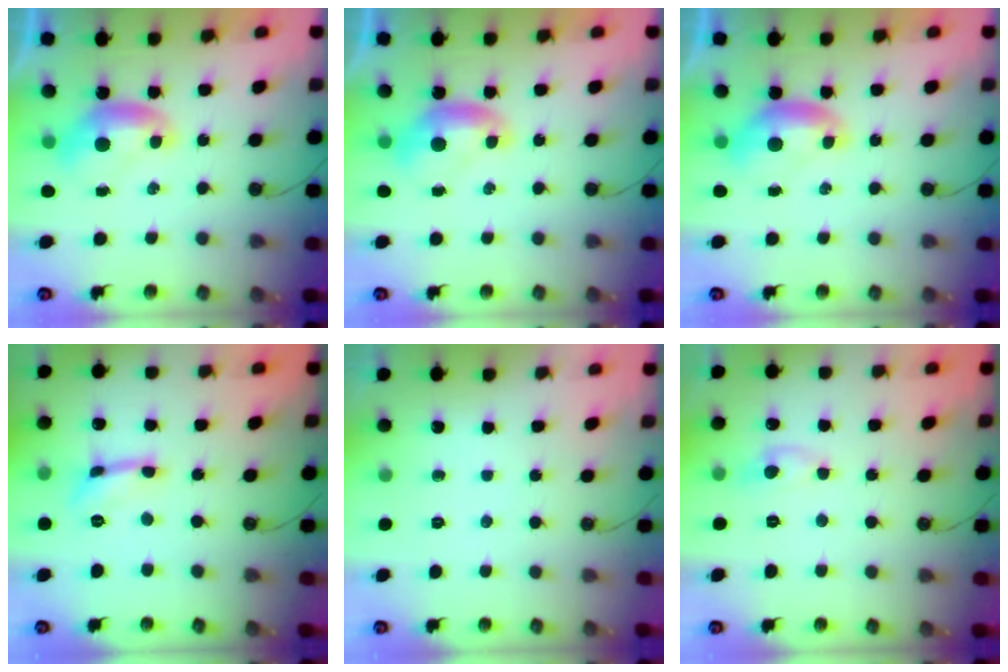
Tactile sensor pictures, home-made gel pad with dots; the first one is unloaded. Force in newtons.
{"total": 0.0}
{"total": 0.0}
{"total": 2.0, "press": 2.0, "slide": 0.3}
{"total": 0.0}
{"total": 0.7, "press": 0.5, "slide": 0.4}